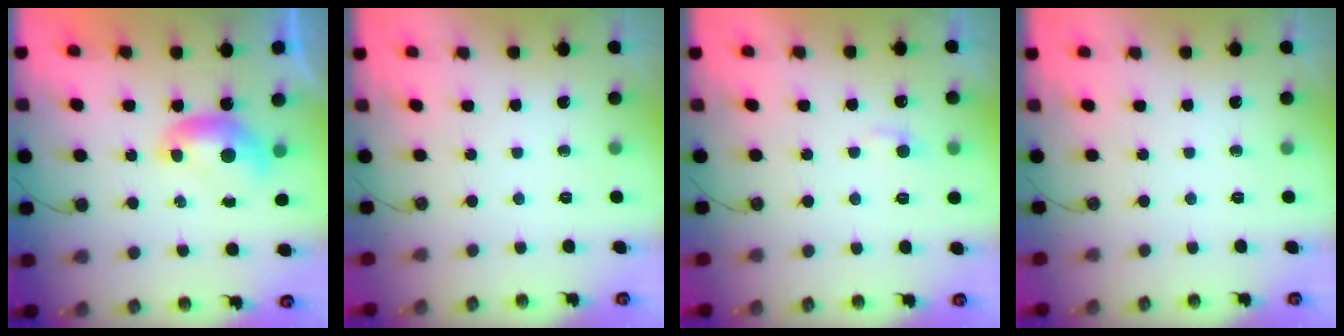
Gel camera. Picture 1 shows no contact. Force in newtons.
{"total": 0.0}
{"total": 2.5, "press": 2.4, "slide": 0.5}
{"total": 0.0}